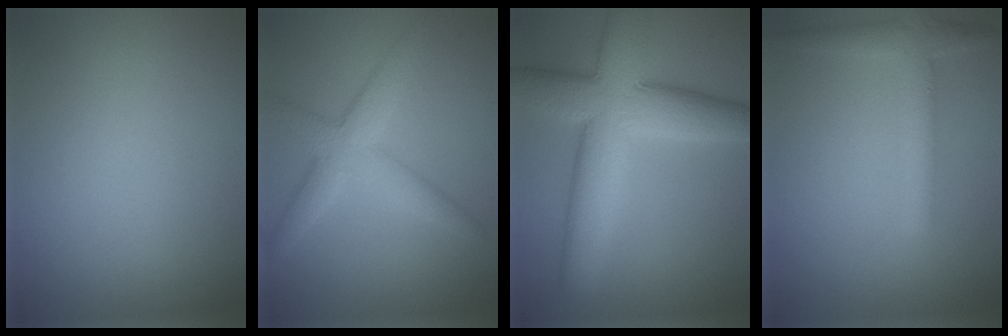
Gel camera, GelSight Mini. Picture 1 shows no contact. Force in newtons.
{"total": 4.3, "press": 4.3, "slide": 0.1}
{"total": 9.8, "press": 9.8, "slide": 0.7}
{"total": 3.0, "press": 3.0, "slide": 0.1}